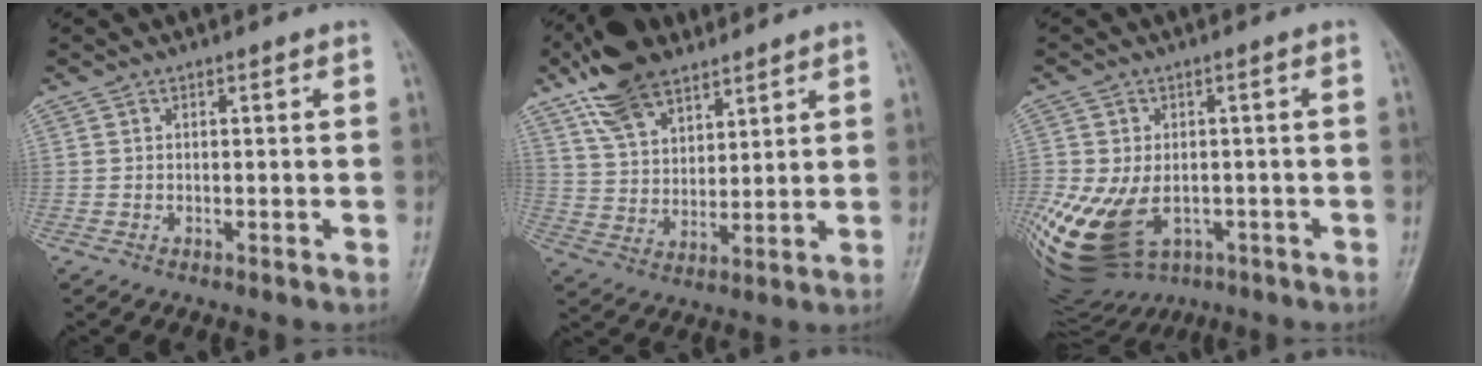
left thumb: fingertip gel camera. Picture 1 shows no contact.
{"total": 14.1, "force": [9.2, 7.3, 7.7], "torque": [-0.112, -0.025, 0.173]}
{"total": 21.7, "force": [-6.6, 15.0, 14.1], "torque": [-0.343, -0.002, -0.086]}